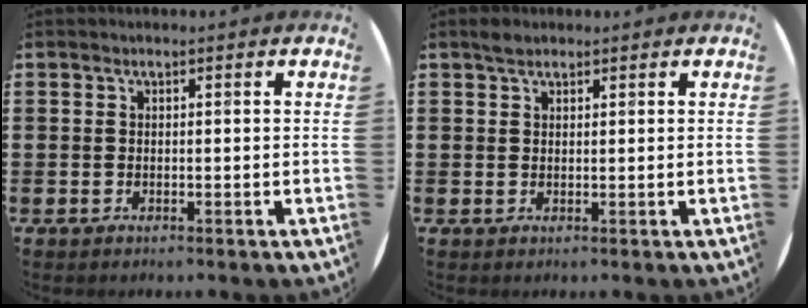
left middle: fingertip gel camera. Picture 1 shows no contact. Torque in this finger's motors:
{"motor_torque": [0.34, -0.30, 0.02, 0.02]}